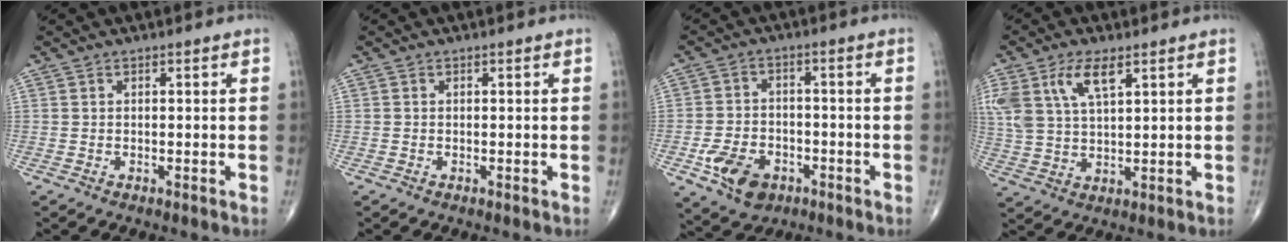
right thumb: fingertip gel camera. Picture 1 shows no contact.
{"total": 0.0}
{"total": 9.0, "force": [-3.9, 6.3, 5.1], "torque": [-0.080, 0.019, -0.062]}
{"total": 10.3, "force": [5.1, 4.6, 7.7], "torque": [-0.165, -0.008, 0.105]}